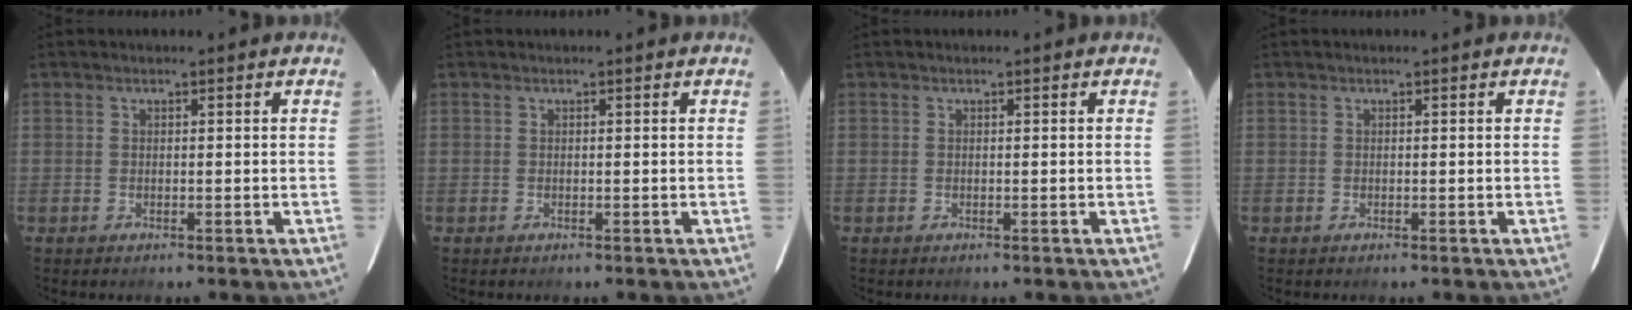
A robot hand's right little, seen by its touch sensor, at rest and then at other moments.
{"total": 0.0}
{"total": 0.0}
{"total": 0.0}